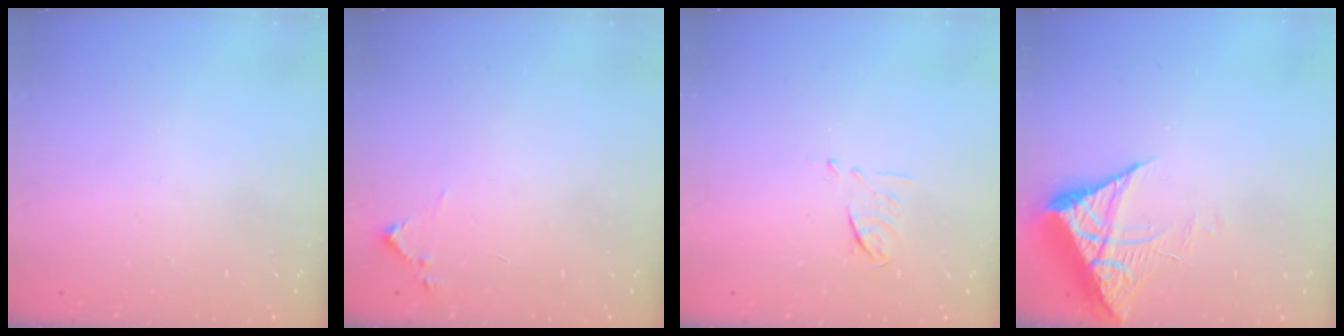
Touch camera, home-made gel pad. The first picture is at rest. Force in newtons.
{"total": 5.7, "press": 5.7, "slide": 0.6}
{"total": 5.1, "press": 5.0, "slide": 1.1}
{"total": 7.2, "press": 7.2, "slide": 0.8}